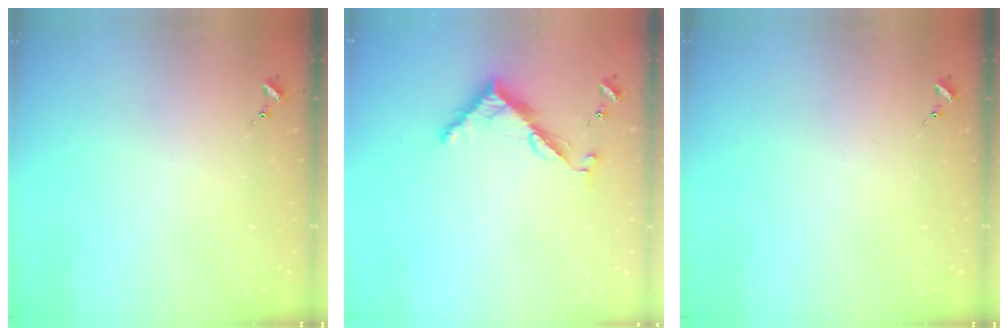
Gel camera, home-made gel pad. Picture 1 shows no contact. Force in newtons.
{"total": 7.7, "press": 7.7, "slide": 0.3}
{"total": 0.0}